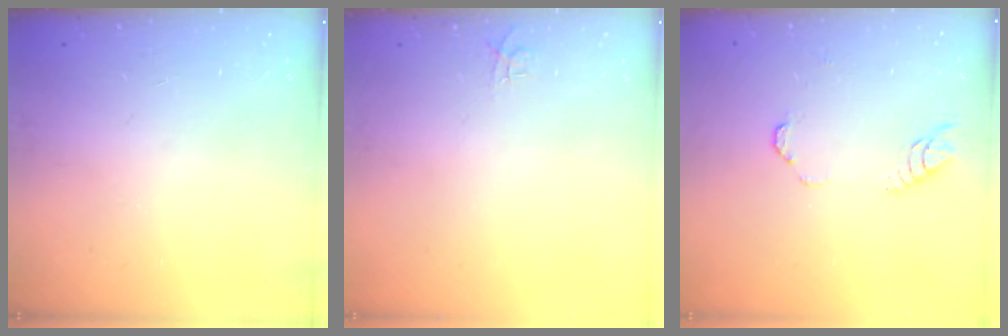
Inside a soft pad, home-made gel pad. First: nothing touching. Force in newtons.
{"total": 4.7, "press": 4.6, "slide": 0.4}
{"total": 3.9, "press": 3.9, "slide": 0.3}